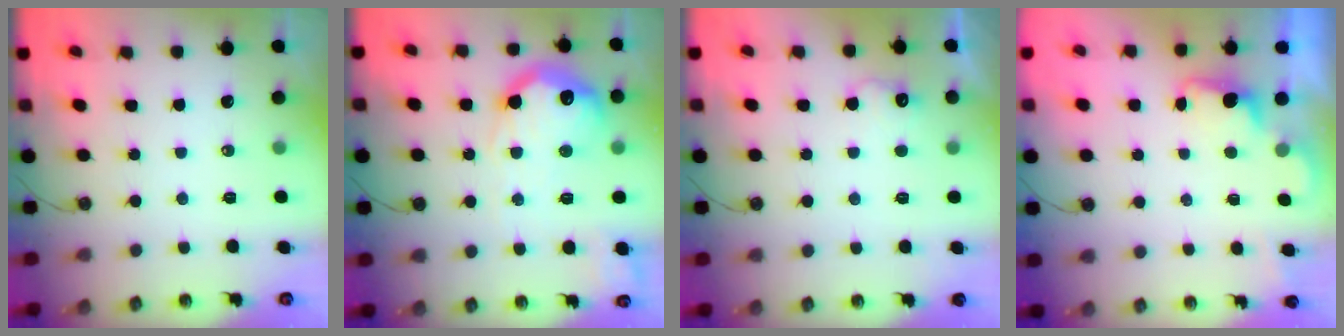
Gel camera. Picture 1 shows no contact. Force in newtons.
{"total": 21.5, "press": 21.5, "slide": 1.8}
{"total": 6.9, "press": 6.8, "slide": 1.2}
{"total": 1.3, "press": 1.0, "slide": 0.9}